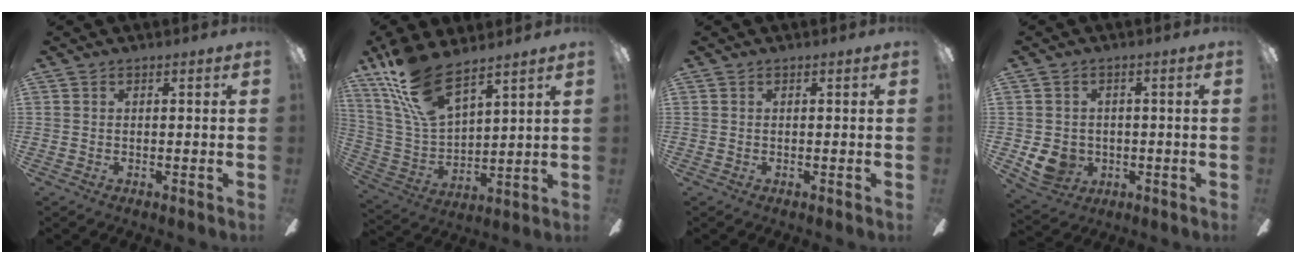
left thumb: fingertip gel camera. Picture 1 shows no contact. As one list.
[{"total": 16.3, "force": [12.0, 5.5, 9.6], "torque": [-0.223, -0.062, 0.216]}, {"total": 0.0}, {"total": 6.7, "force": [-0.8, 6.0, 2.8], "torque": [-0.068, 0.003, -0.012]}]